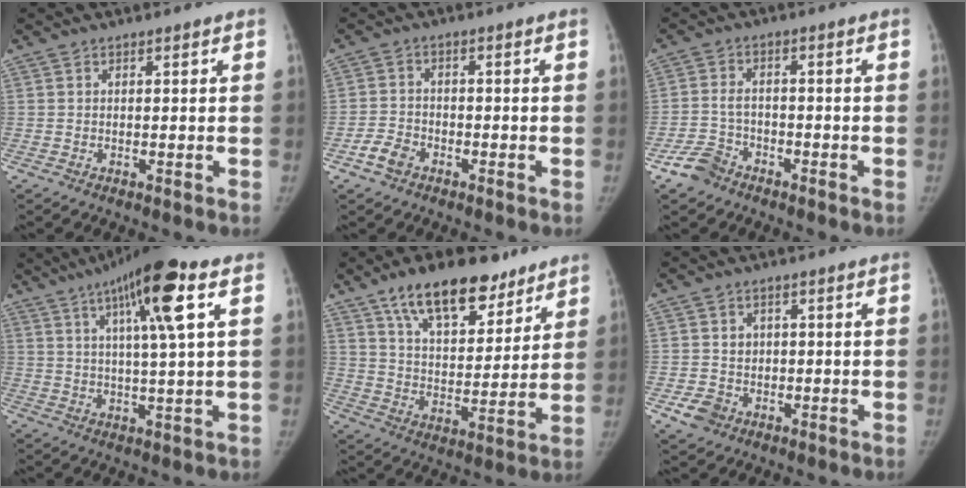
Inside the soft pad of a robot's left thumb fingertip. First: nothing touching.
{"total": 4.1, "force": [-2.6, 2.6, 1.7], "torque": [-0.030, 0.017, -0.050]}
{"total": 5.2, "force": [-3.8, 3.1, 1.6], "torque": [-0.031, 0.020, -0.073]}
{"total": 14.6, "force": [6.2, 1.6, 13.1], "torque": [-0.222, -0.002, 0.097]}
{"total": 17.3, "force": [11.4, 8.2, 10.0], "torque": [-0.113, -0.046, 0.190]}
{"total": 5.0, "force": [-1.5, 4.5, 1.5], "torque": [-0.007, 0.011, -0.020]}